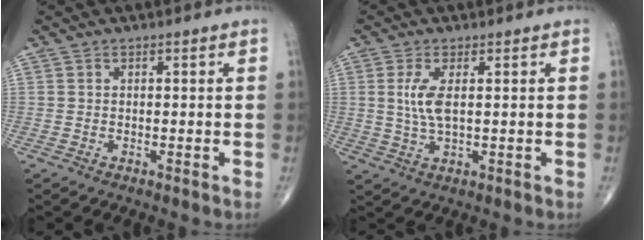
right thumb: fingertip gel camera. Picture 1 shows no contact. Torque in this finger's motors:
{"motor_torque": [-0.30, 0.55, 0.49, 0.45, 0.03]}